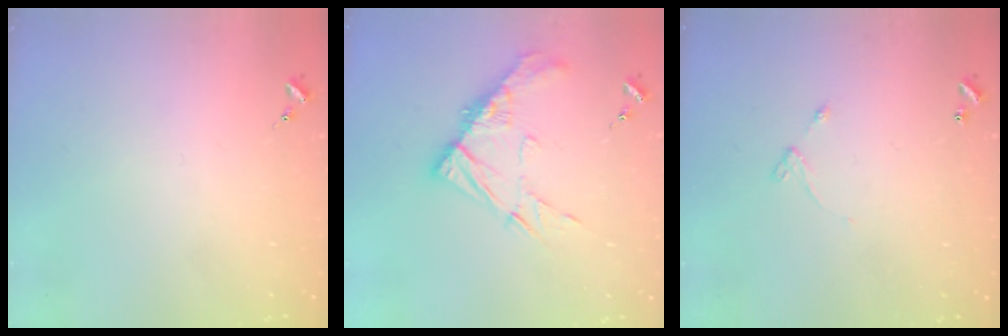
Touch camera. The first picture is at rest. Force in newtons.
{"total": 13.1, "press": 13.1, "slide": 1.5}
{"total": 4.4, "press": 4.4, "slide": 0.5}